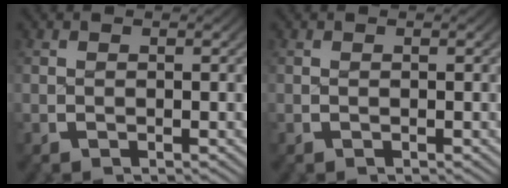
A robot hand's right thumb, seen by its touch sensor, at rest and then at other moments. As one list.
[{"total": 0.0}]